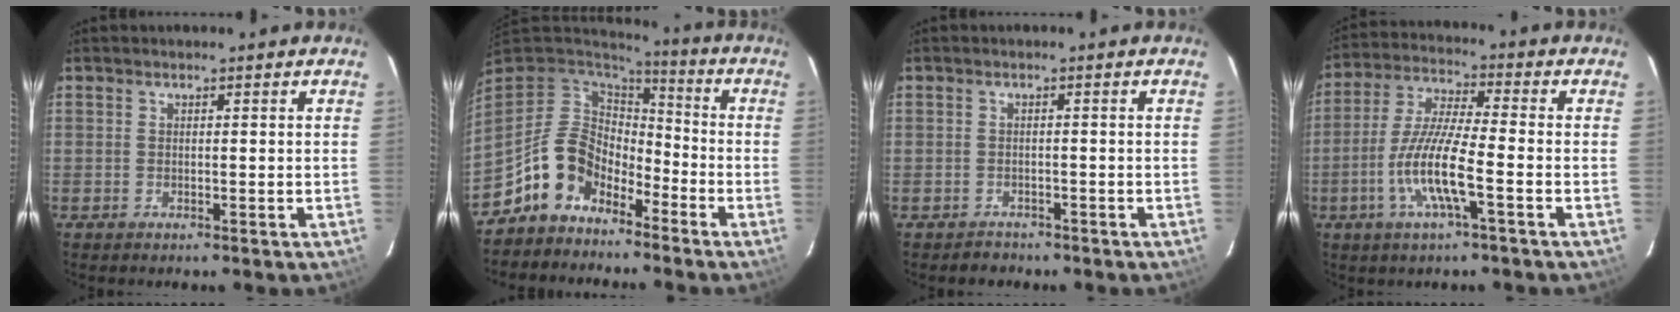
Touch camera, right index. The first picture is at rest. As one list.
[{"total": 11.6, "force": [-7.6, 7.5, 4.5], "torque": [-0.100, 0.026, -0.134]}, {"total": 2.4, "force": [-1.8, 1.6, -0.3], "torque": [0.006, 0.010, -0.024]}, {"total": 11.1, "force": [-3.9, 1.1, 10.3], "torque": [-0.218, -0.003, -0.079]}]